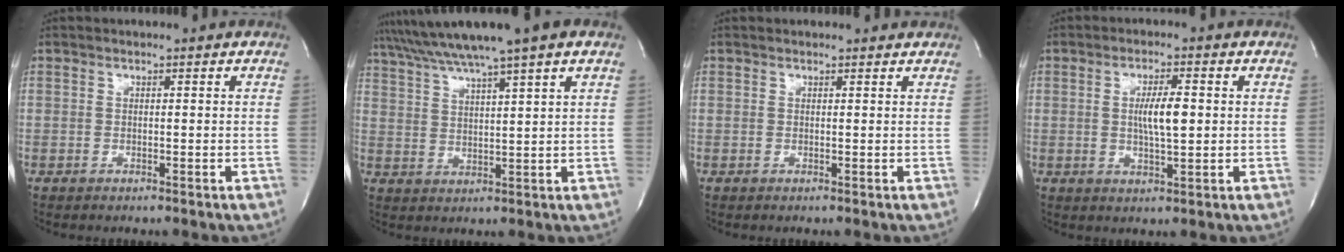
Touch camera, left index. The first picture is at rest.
{"total": 10.6, "force": [8.2, -1.0, 6.7], "torque": [-0.123, 0.027, 0.128]}
{"total": 1.2, "force": [1.1, 0.4, -0.2], "torque": [-0.006, 0.005, 0.009]}
{"total": 5.4, "force": [0.4, 1.0, 5.3], "torque": [-0.092, 0.001, 0.005]}